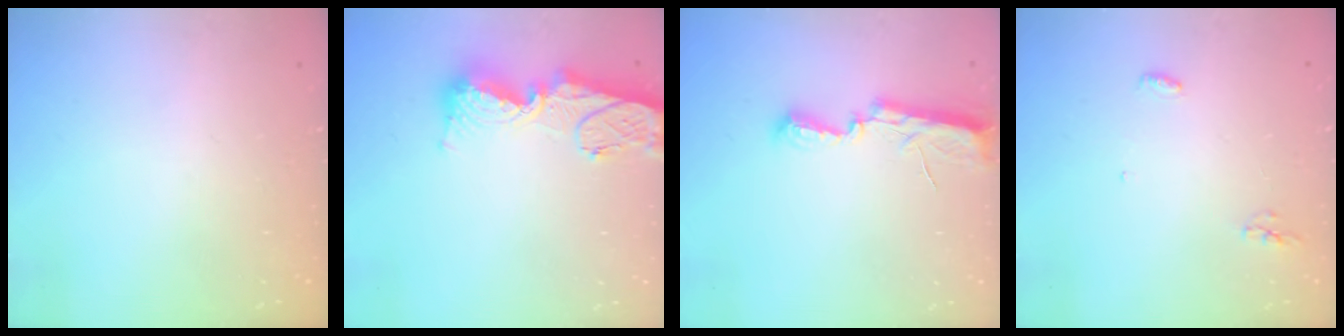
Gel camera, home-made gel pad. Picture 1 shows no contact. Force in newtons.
{"total": 14.6, "press": 14.5, "slide": 1.4}
{"total": 8.9, "press": 8.5, "slide": 2.4}
{"total": 3.8, "press": 3.7, "slide": 0.9}